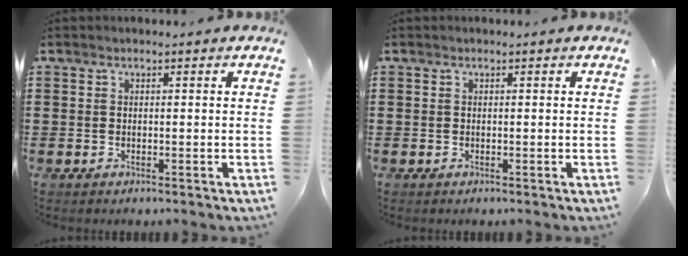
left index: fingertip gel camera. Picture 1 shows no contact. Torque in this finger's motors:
{"motor_torque": [0.00, 0.00, 0.00, 0.00]}